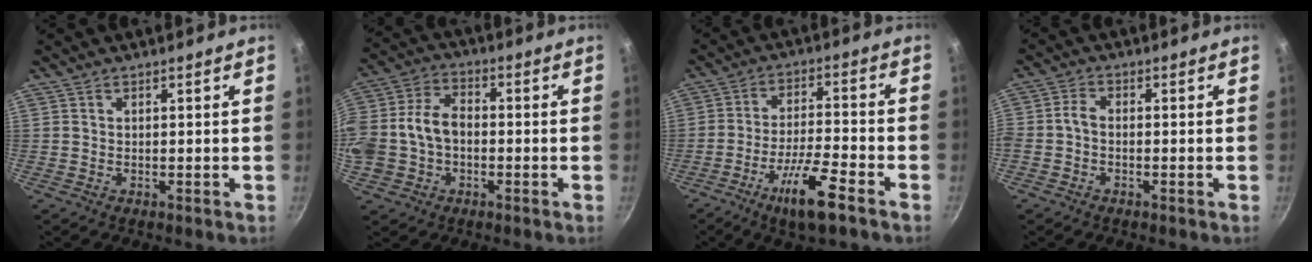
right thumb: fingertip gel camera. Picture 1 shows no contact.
{"total": 13.6, "force": [-2.0, 9.9, 9.1], "torque": [-0.180, 0.040, -0.043]}
{"total": 10.8, "force": [-6.3, 2.1, 8.5], "torque": [-0.157, 0.032, -0.113]}
{"total": 2.9, "force": [-1.3, 1.7, 1.9], "torque": [-0.046, 0.017, -0.035]}